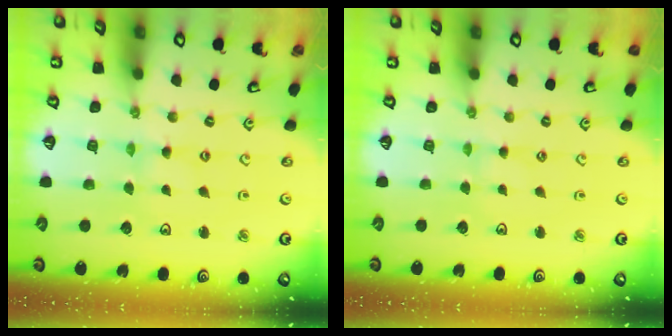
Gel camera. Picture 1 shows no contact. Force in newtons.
{"total": 0.0}